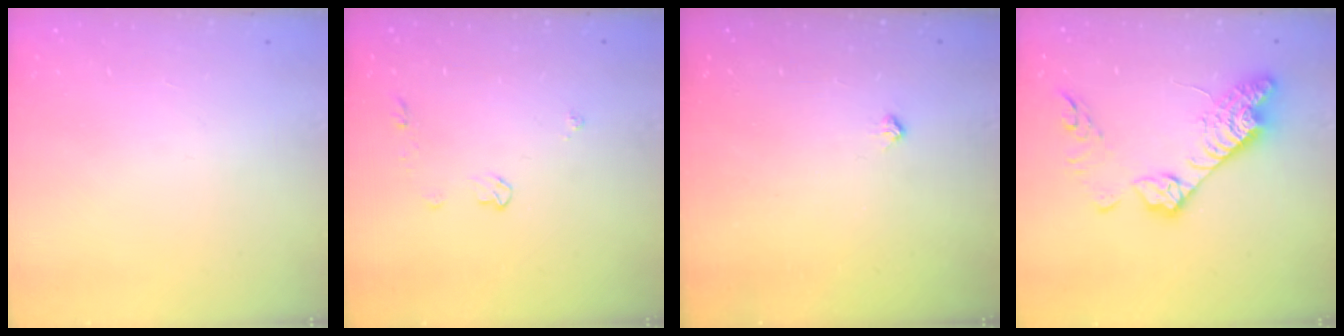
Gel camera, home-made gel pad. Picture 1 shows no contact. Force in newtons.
{"total": 4.0, "press": 3.9, "slide": 0.7}
{"total": 5.1, "press": 5.1, "slide": 0.5}
{"total": 17.3, "press": 17.3, "slide": 0.9}